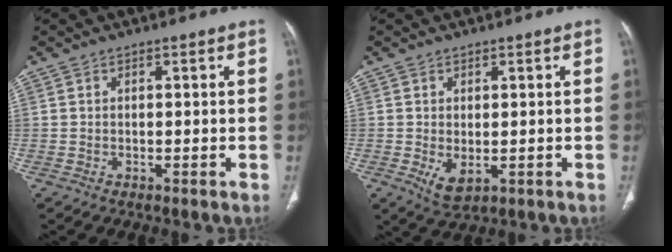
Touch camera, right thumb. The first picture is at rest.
{"total": 3.8, "force": [-0.6, 2.1, 3.1], "torque": [-0.051, -0.008, 0.005]}